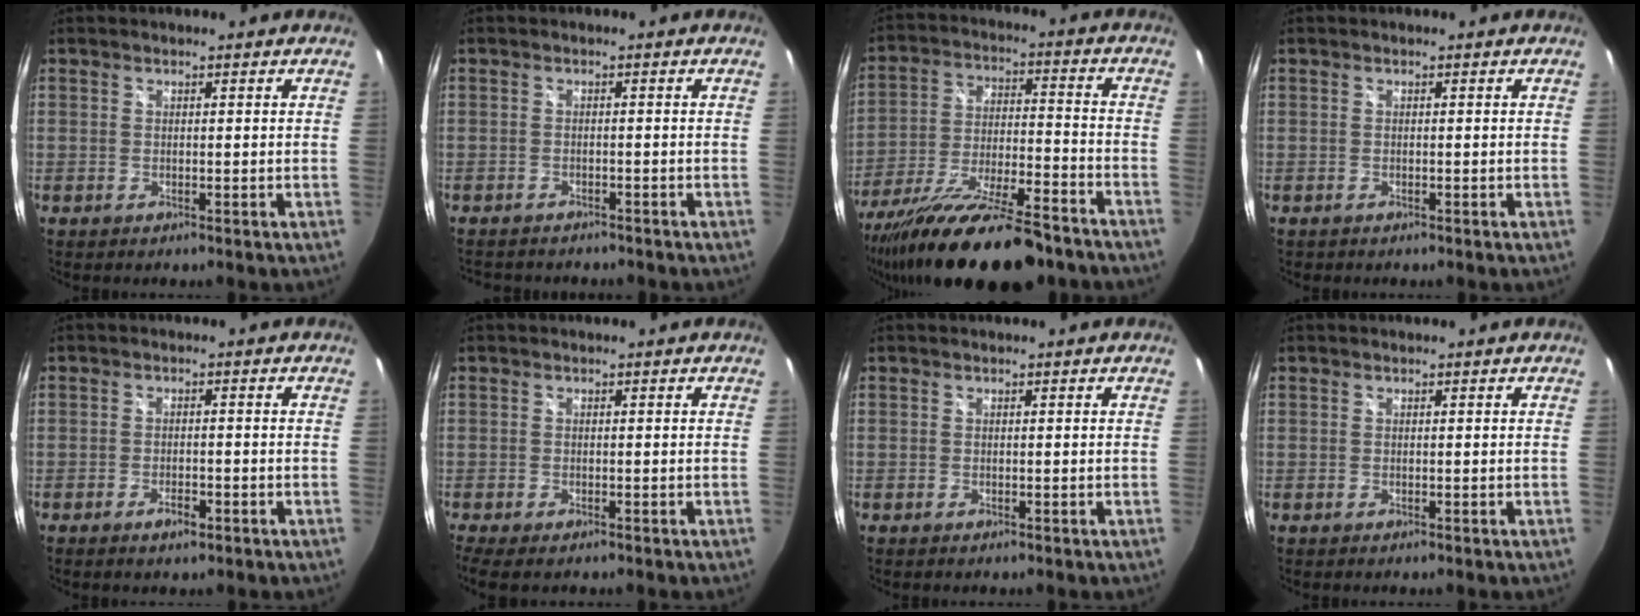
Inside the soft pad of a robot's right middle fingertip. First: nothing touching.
{"total": 4.9, "force": [-4.4, 1.4, 1.5], "torque": [-0.036, -0.011, -0.065]}
{"total": 23.4, "force": [-18.2, 4.7, 13.9], "torque": [-0.255, -0.059, -0.292]}
{"total": 0.0}
{"total": 2.2, "force": [-1.3, 0.7, 1.7], "torque": [-0.034, -0.002, -0.024]}
{"total": 4.1, "force": [-2.8, 0.9, 2.9], "torque": [-0.058, -0.026, -0.047]}
{"total": 0.0}
{"total": 0.0}